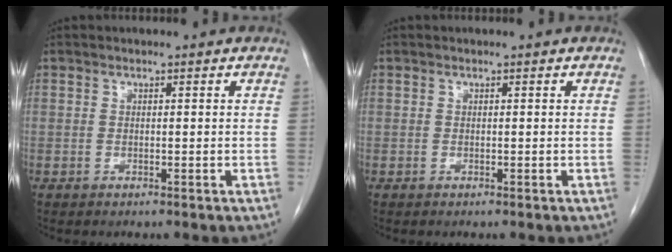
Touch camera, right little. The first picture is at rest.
{"total": 0.0}